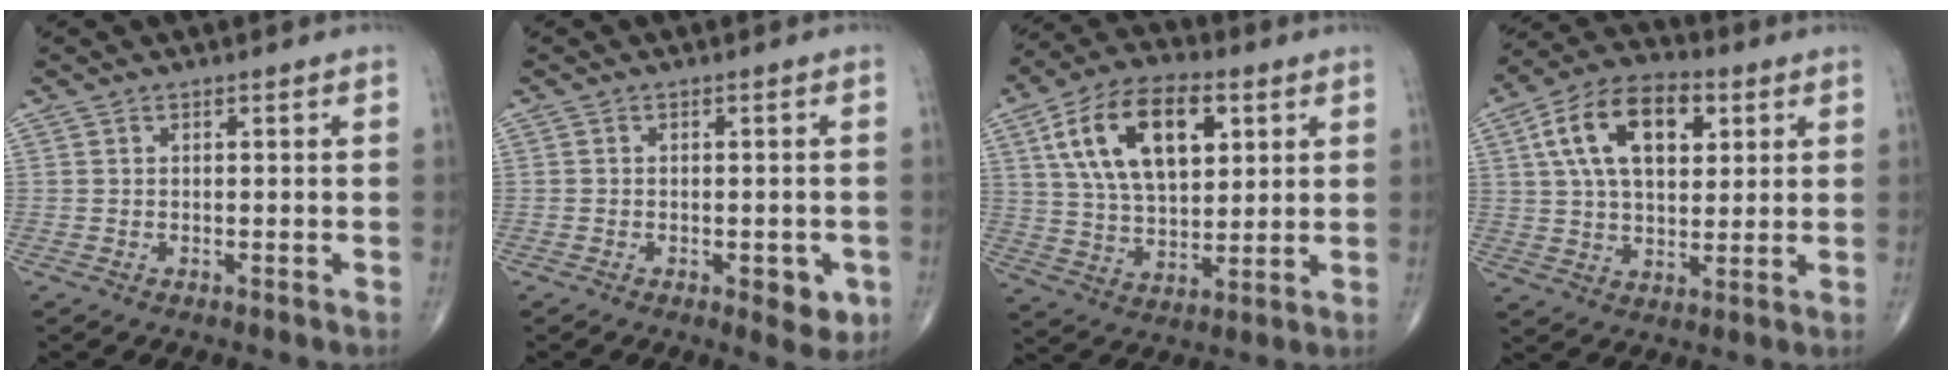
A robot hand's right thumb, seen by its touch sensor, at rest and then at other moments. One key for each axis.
{"total": 4.6, "fx": -1.7, "fy": 2.2, "fz": 3.7, "tx": -0.028, "ty": -0.002, "tz": -0.018}
{"total": 18.4, "fx": 6.3, "fy": 10.0, "fz": 14.0, "tx": -0.226, "ty": -0.006, "tz": 0.112}
{"total": 16.1, "fx": 5.2, "fy": 9.3, "fz": 12.1, "tx": -0.191, "ty": 0.005, "tz": 0.086}